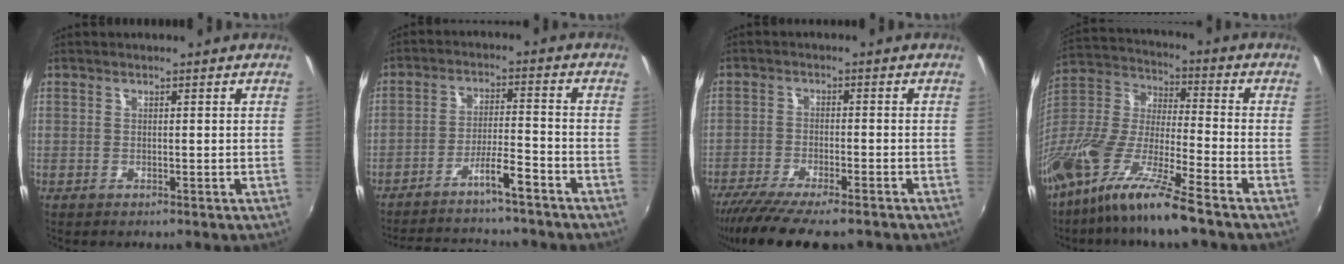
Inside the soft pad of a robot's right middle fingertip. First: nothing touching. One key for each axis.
{"total": 12.5, "fx": -11.2, "fy": 1.0, "fz": 5.4, "tx": -0.116, "ty": 0.014, "tz": -0.177}
{"total": 12.8, "fx": -10.4, "fy": 2.4, "fz": 7.1, "tx": -0.152, "ty": -0.047, "tz": -0.173}
{"total": 18.6, "fx": -12.8, "fy": 2.1, "fz": 13.4, "tx": -0.263, "ty": -0.026, "tz": -0.250}